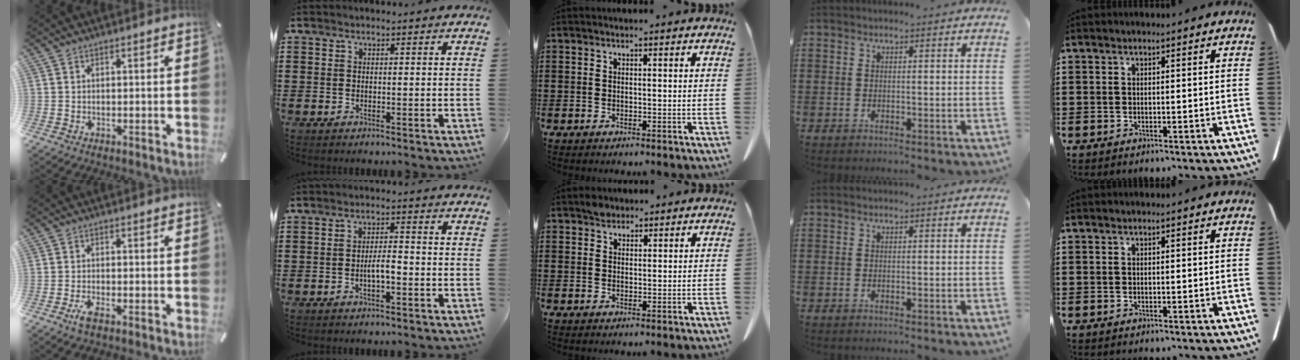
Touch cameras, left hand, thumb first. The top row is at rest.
{"thumb": {"total": 2.7, "force": [-1.6, 0.8, 2.1], "torque": [-0.047, 0.002, -0.032]}, "index": {"total": 3.3, "force": [-1.1, 0.9, 2.9], "torque": [-0.060, 0.004, -0.023]}, "middle": {"total": 1.9, "force": [1.6, 0.8, 0.3], "torque": [-0.002, -0.004, 0.032]}}